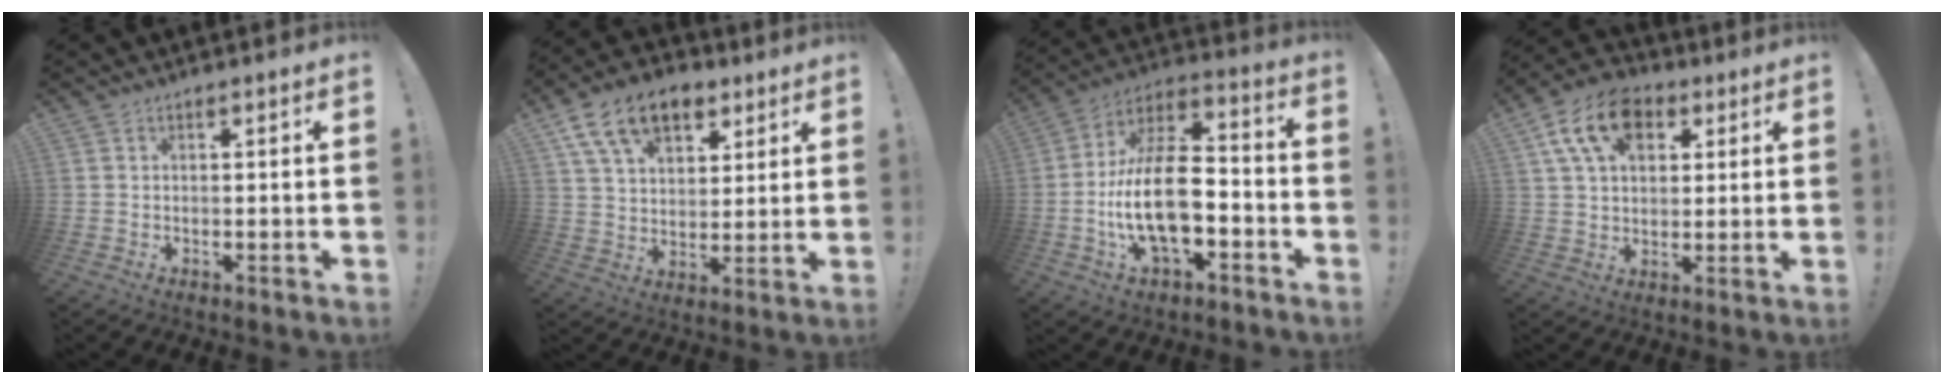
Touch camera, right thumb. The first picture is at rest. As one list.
[{"total": 16.1, "force": [8.5, 10.1, 9.3], "torque": [-0.158, -0.030, 0.159]}, {"total": 19.3, "force": [-4.8, 10.0, 15.8], "torque": [-0.308, 0.025, -0.081]}, {"total": 14.6, "force": [6.0, 10.1, 8.7], "torque": [-0.147, -0.009, 0.118]}]